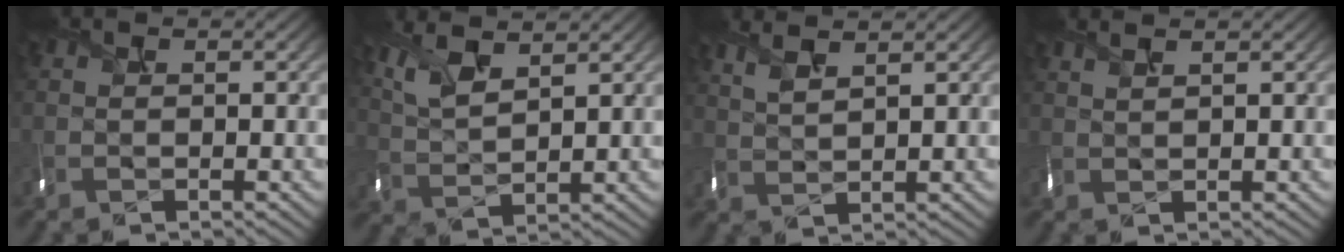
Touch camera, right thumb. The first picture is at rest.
{"total": 5.5, "force": [3.6, 1.9, 3.7], "torque": [-0.096, 0.003, 0.081]}
{"total": 3.3, "force": [2.4, 0.8, 2.1], "torque": [-0.051, 0.008, 0.057]}
{"total": 2.0, "force": [1.5, 0.6, 1.2], "torque": [-0.013, 0.005, 0.023]}